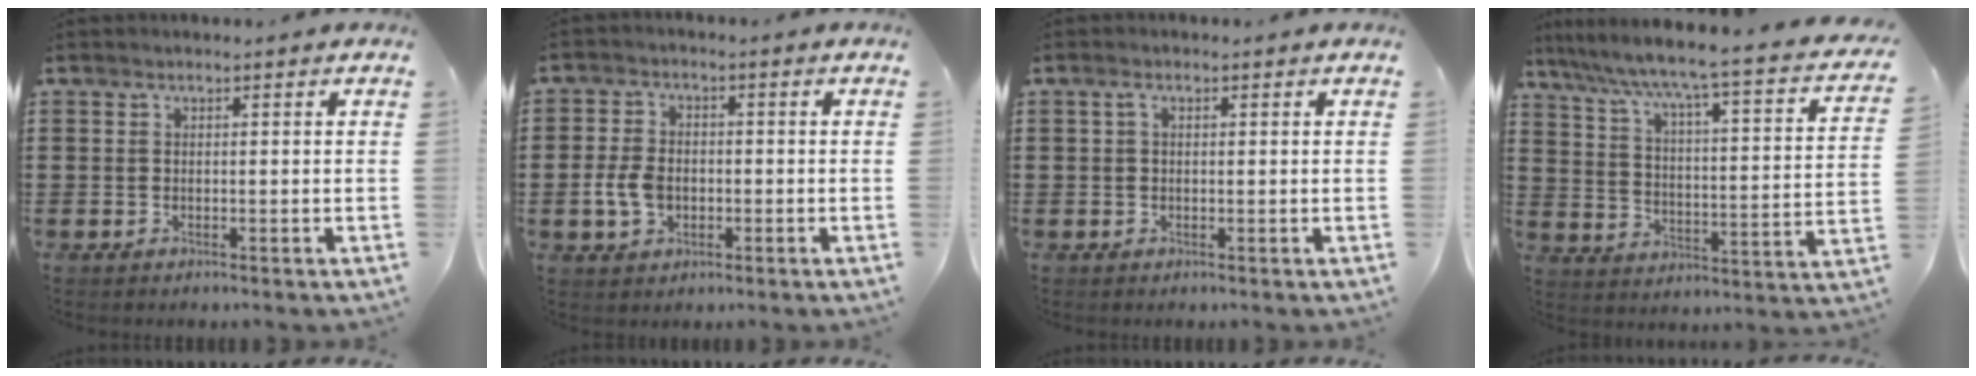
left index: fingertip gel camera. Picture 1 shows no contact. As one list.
[{"total": 5.1, "force": [-1.1, 3.5, 3.6], "torque": [-0.089, -0.001, -0.024]}, {"total": 1.4, "force": [0.2, 0.7, 1.2], "torque": [-0.026, 0.007, 0.002]}, {"total": 4.2, "force": [3.2, -0.7, 2.5], "torque": [-0.069, -0.050, 0.037]}]